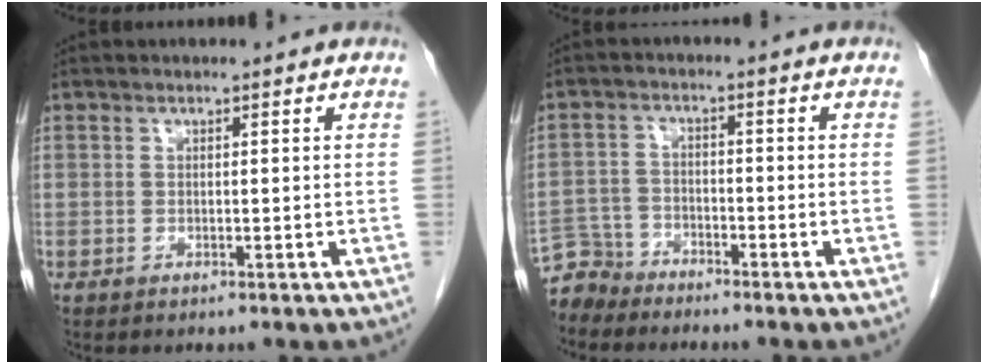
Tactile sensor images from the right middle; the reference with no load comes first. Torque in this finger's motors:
{"motor_torque": [0.10, -0.02, -0.01, -0.03]}